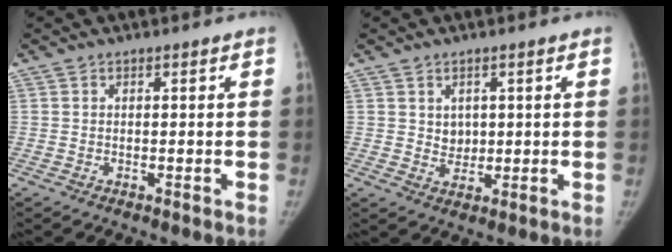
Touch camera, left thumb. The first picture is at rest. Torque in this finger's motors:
{"motor_torque": [-0.07, -0.06, -0.08, 0.07, -0.02]}